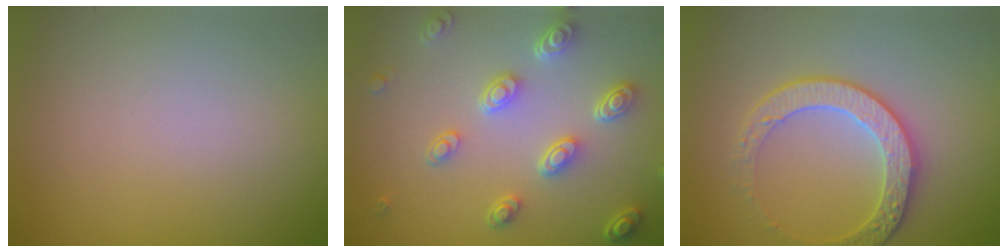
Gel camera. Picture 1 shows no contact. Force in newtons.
{"total": 4.7, "press": 3.7, "slide": 2.9}
{"total": 3.7, "press": 3.6, "slide": 0.9}